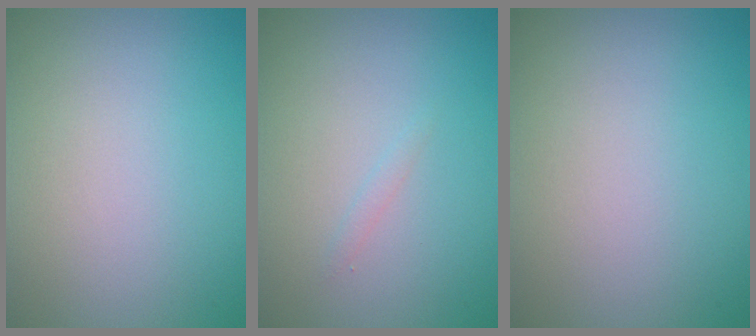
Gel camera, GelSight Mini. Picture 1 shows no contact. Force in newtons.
{"total": 0.6, "press": 0.6, "slide": 0.0}
{"total": 0.0}